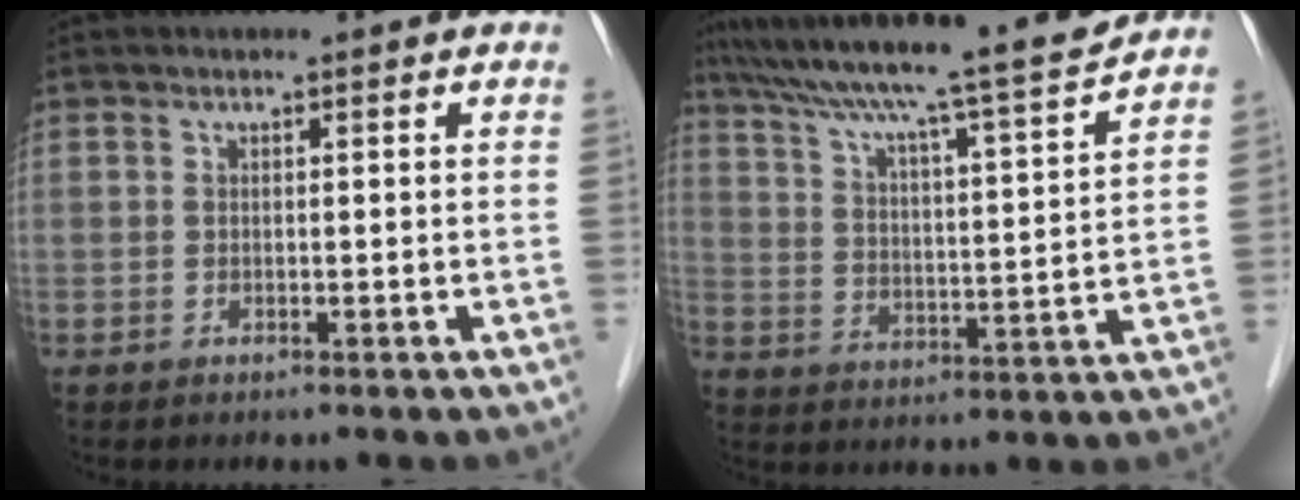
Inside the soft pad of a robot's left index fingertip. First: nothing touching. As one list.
[{"total": 19.5, "force": [17.1, -0.1, 9.3], "torque": [-0.155, -0.009, 0.255]}]